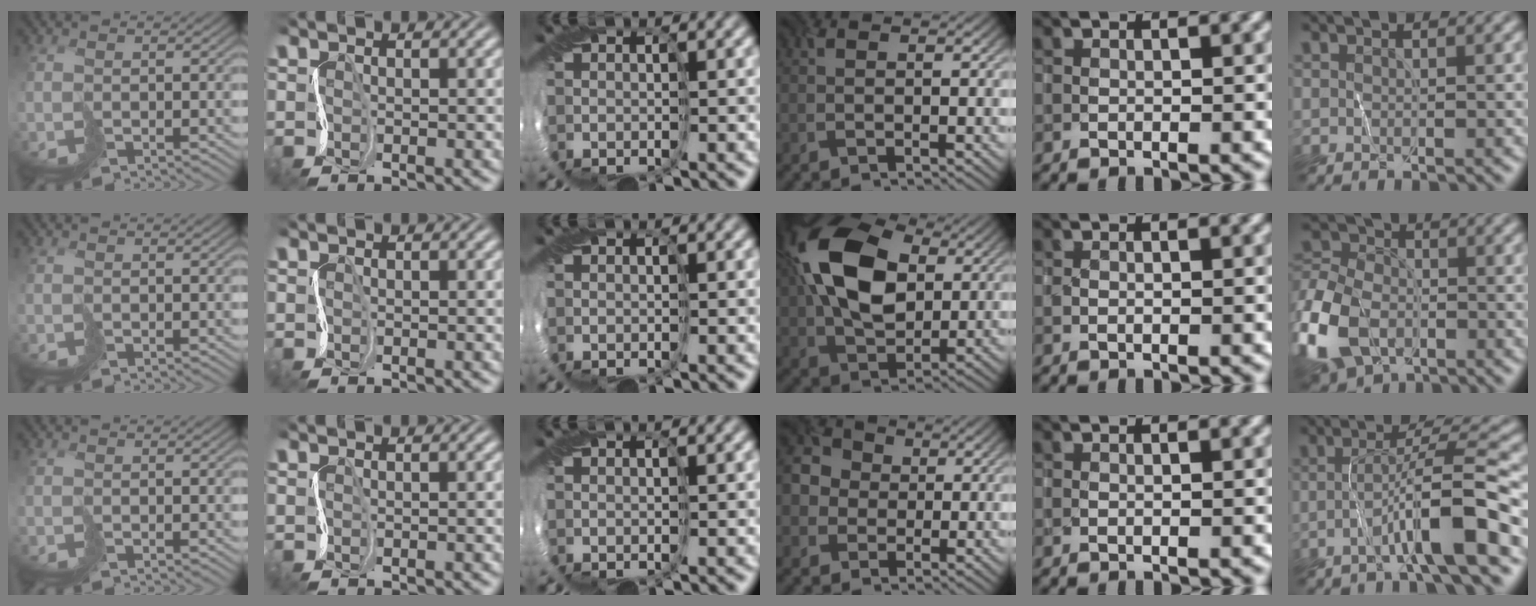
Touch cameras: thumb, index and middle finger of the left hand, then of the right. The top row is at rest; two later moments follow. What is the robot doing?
{"motion": "cut", "object": "receipt paper"}